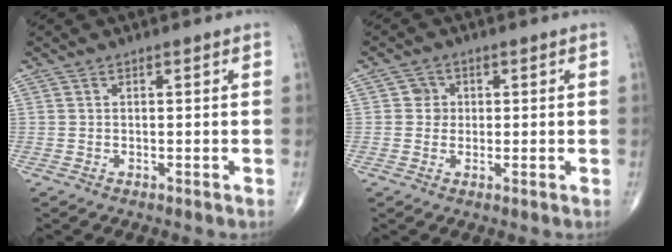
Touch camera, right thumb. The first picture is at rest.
{"total": 2.4, "force": [0.3, 2.3, 0.5], "torque": [0.008, 0.004, 0.000]}